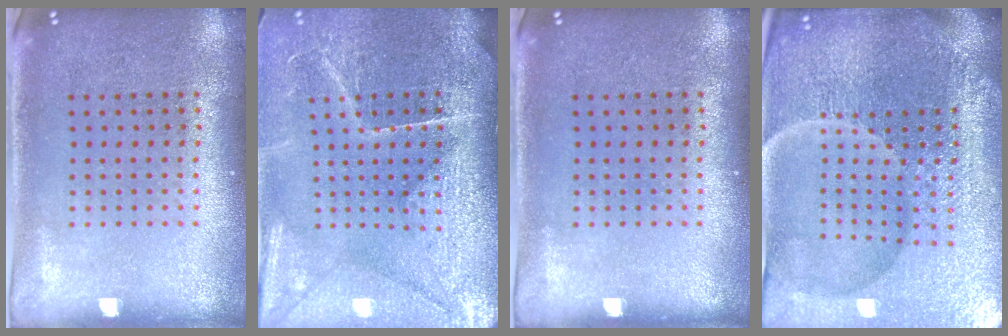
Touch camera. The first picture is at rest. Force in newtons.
{"total": 4.4, "press": 4.0, "slide": 1.9}
{"total": 0.0}
{"total": 6.8, "press": 6.0, "slide": 3.0}